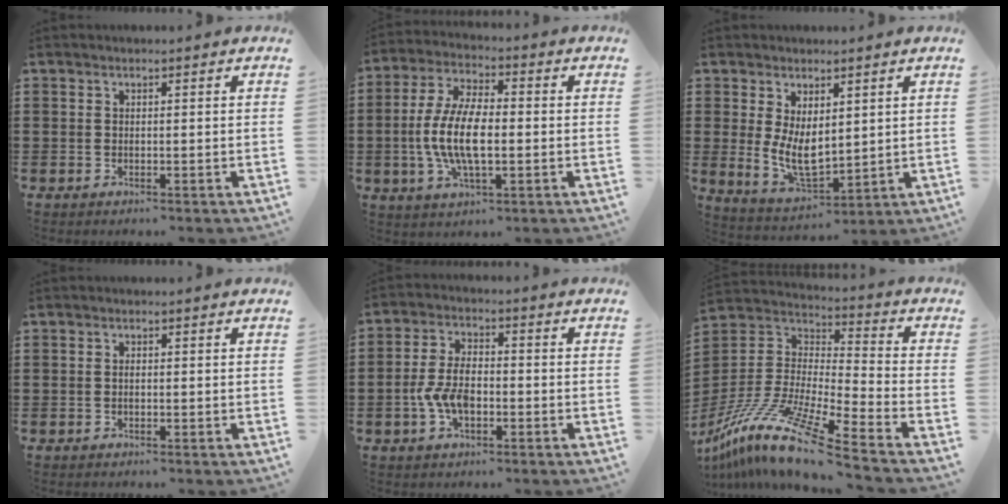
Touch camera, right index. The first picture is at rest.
{"total": 10.3, "force": [-1.4, 4.4, 9.2], "torque": [-0.206, -0.008, -0.032]}
{"total": 6.3, "force": [1.1, 3.6, 5.0], "torque": [-0.102, -0.003, 0.021]}
{"total": 0.6, "force": [-0.1, 0.3, 0.5], "torque": [-0.013, -0.002, -0.002]}
{"total": 6.3, "force": [-1.7, 3.4, 5.0], "torque": [-0.122, 0.000, -0.038]}
{"total": 14.2, "force": [-11.6, 0.1, 8.1], "torque": [-0.177, -0.001, -0.229]}